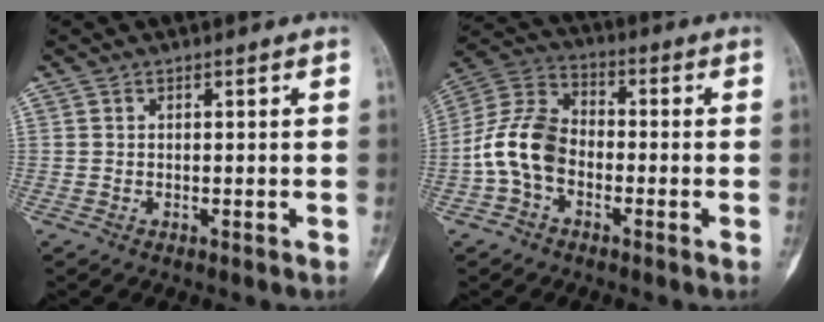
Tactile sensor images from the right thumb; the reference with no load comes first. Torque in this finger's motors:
{"motor_torque": [0.35, 0.02, 1.17, -0.38, 0.13]}